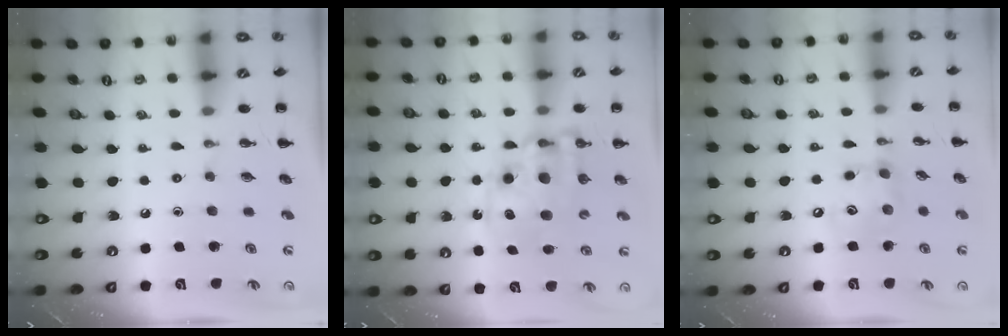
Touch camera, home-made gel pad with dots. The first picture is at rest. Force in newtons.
{"total": 11.2, "press": 10.9, "slide": 2.6}
{"total": 7.7, "press": 7.6, "slide": 0.4}